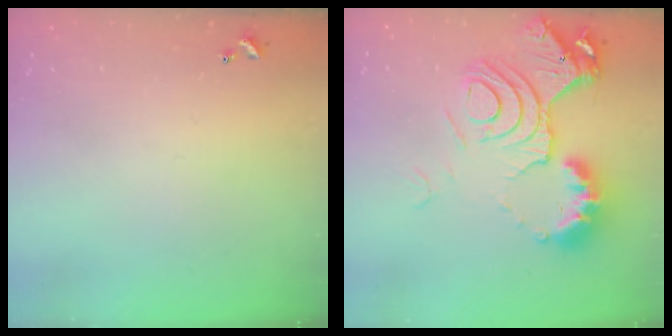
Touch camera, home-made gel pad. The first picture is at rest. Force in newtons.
{"total": 17.0, "press": 17.0, "slide": 1.8}